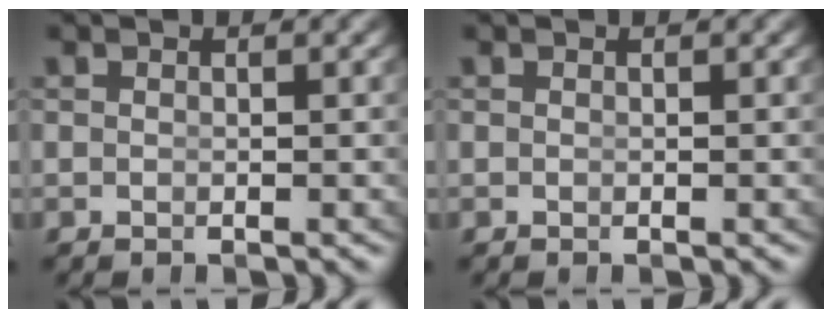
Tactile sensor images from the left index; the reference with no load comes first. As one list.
[{"total": 0.0}]